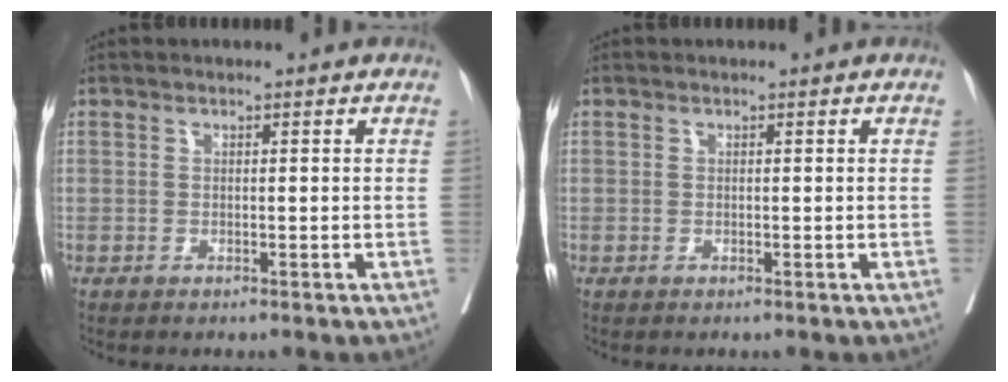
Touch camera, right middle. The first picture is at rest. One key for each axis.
{"total": 0.0}